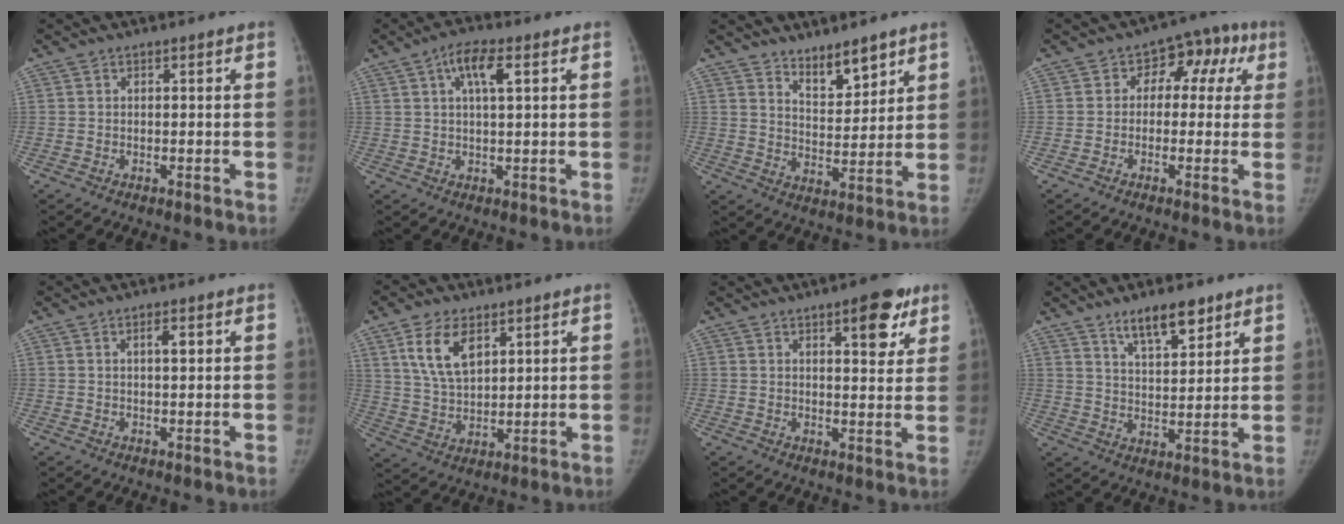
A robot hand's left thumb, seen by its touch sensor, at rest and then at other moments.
{"total": 5.8, "force": [2.3, 1.8, 5.0], "torque": [-0.090, 0.004, 0.039]}
{"total": 7.6, "force": [6.0, 2.8, 3.7], "torque": [-0.033, -0.051, 0.105]}
{"total": 8.2, "force": [1.5, 6.3, 5.1], "torque": [-0.005, 0.031, 0.004]}
{"total": 2.2, "force": [0.8, 0.7, 1.9], "torque": [-0.030, -0.002, 0.014]}
{"total": 9.5, "force": [4.6, 5.4, 6.4], "torque": [-0.103, -0.022, 0.096]}
{"total": 8.7, "force": [4.7, 3.3, 6.5], "torque": [-0.060, -0.020, 0.059]}
{"total": 8.7, "force": [6.1, 3.0, 5.4], "torque": [-0.067, -0.042, 0.107]}